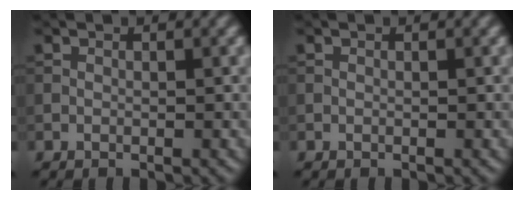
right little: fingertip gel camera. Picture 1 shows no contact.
{"total": 0.0}